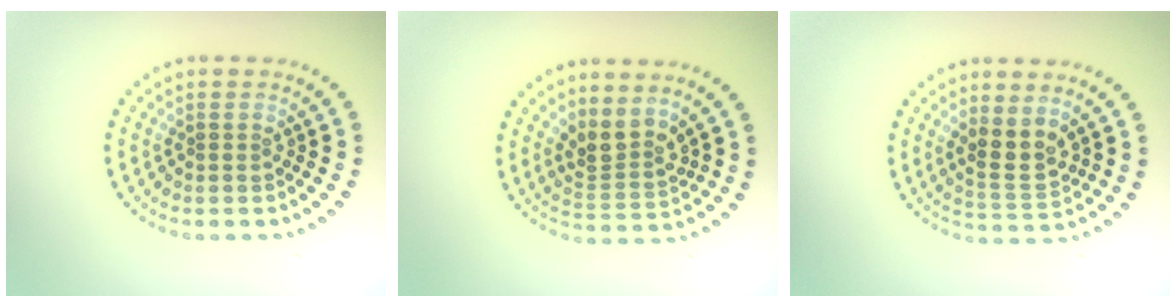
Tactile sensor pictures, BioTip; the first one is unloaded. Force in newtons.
{"total": 2.8, "press": 2.0, "slide": 2.0}
{"total": 2.9, "press": 2.6, "slide": 1.3}